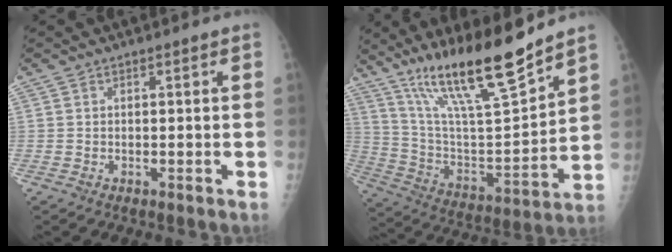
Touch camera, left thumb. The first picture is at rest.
{"total": 21.0, "force": [15.8, 2.4, 13.6], "torque": [-0.212, -0.077, 0.287]}